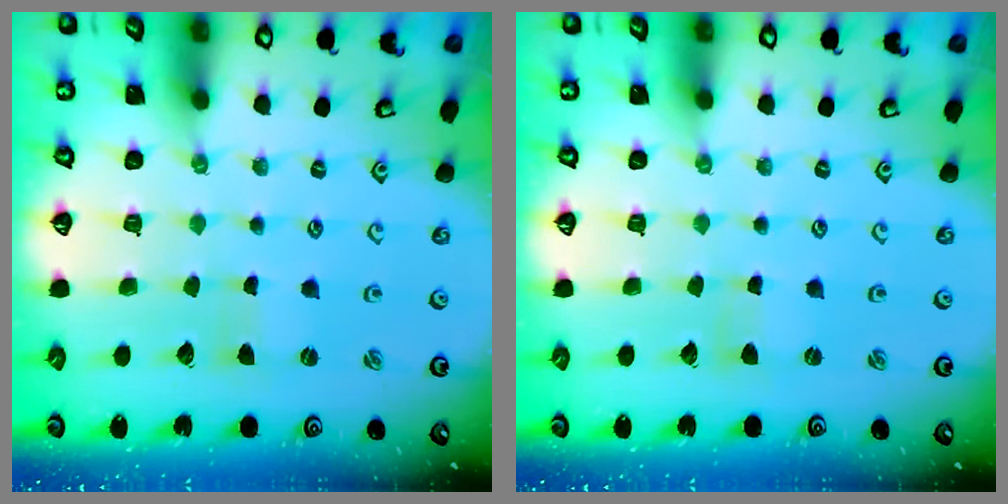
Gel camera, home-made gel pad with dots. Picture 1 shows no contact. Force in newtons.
{"total": 0.6, "press": 0.6, "slide": 0.0}